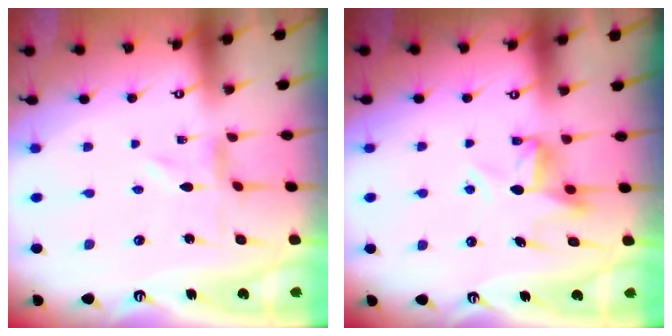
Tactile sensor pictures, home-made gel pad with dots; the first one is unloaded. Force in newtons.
{"total": 9.2, "press": 9.2, "slide": 0.1}